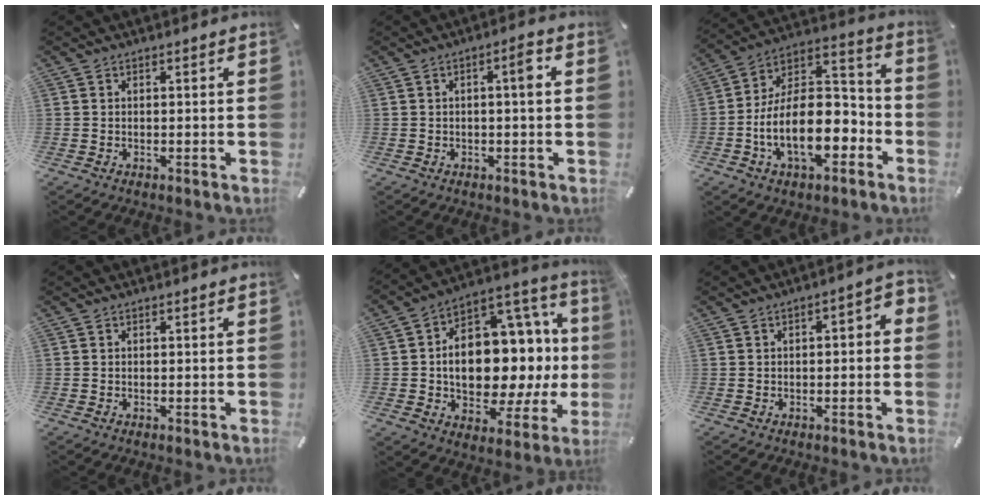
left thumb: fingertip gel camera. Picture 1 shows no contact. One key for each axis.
{"total": 4.2, "fx": 0.2, "fy": 0.8, "fz": 4.1, "tx": -0.061, "ty": 0.004, "tz": -0.006}
{"total": 19.0, "fx": -5.7, "fy": 11.4, "fz": 14.0, "tx": -0.242, "ty": 0.004, "tz": -0.095}
{"total": 0.0}
{"total": 19.3, "fx": -1.4, "fy": 12.4, "fz": 14.8, "tx": -0.236, "ty": -0.025, "tz": -0.023}
{"total": 3.6, "fx": -1.1, "fy": 1.7, "fz": 3.0, "tx": -0.042, "ty": 0.013, "tz": -0.024}